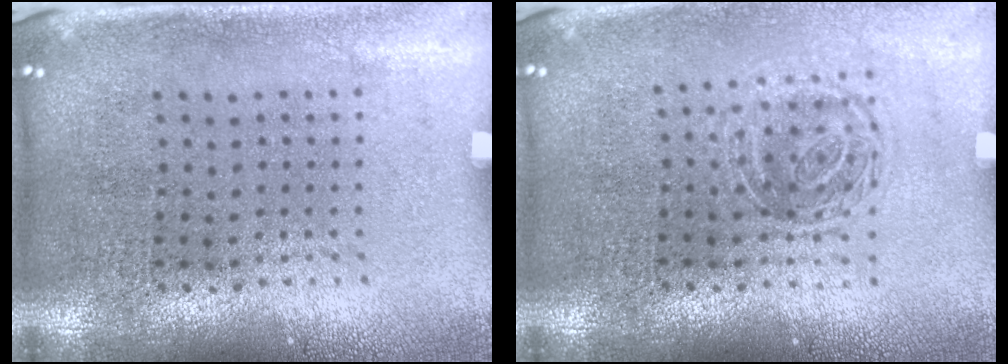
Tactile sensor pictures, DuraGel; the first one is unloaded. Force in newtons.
{"total": 1.4, "press": 1.1, "slide": 0.9}